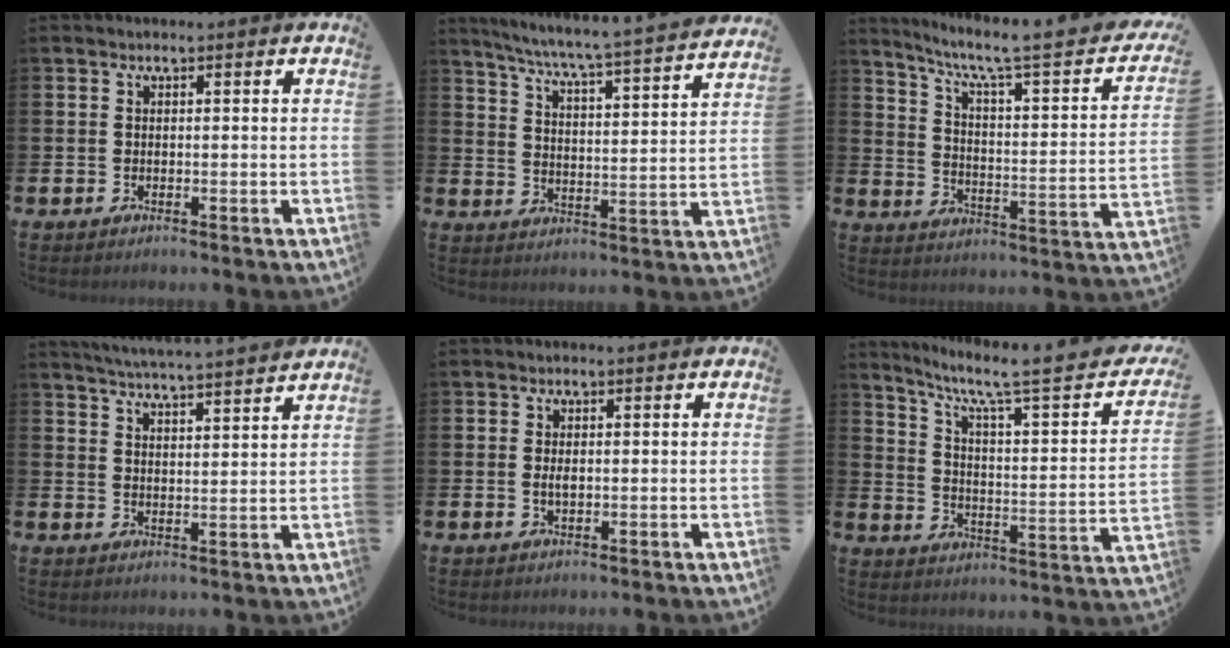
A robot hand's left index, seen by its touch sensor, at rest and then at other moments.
{"total": 6.1, "force": [5.6, -0.4, 2.3], "torque": [-0.072, -0.054, 0.090]}
{"total": 6.3, "force": [4.6, 0.7, 4.3], "torque": [-0.091, -0.043, 0.061]}
{"total": 5.2, "force": [5.0, -0.7, 0.8], "torque": [-0.037, -0.031, 0.090]}
{"total": 1.2, "force": [0.1, 0.6, 1.1], "torque": [-0.019, 0.003, -0.001]}
{"total": 6.8, "force": [4.6, 1.1, 4.8], "torque": [-0.102, -0.040, 0.062]}